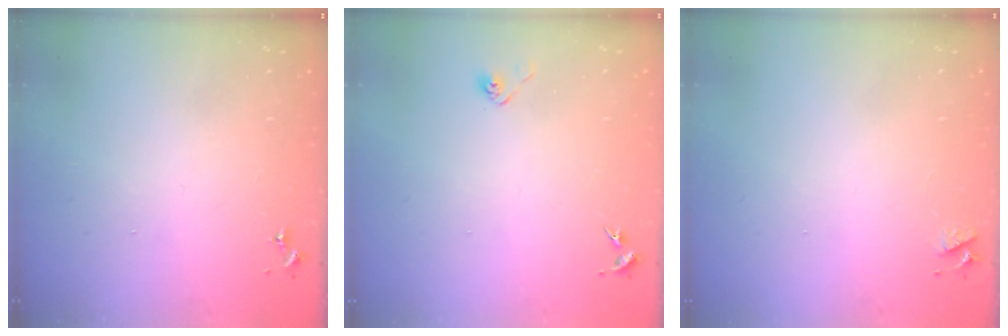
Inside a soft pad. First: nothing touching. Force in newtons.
{"total": 2.9, "press": 2.8, "slide": 0.8}
{"total": 3.6, "press": 3.5, "slide": 0.6}